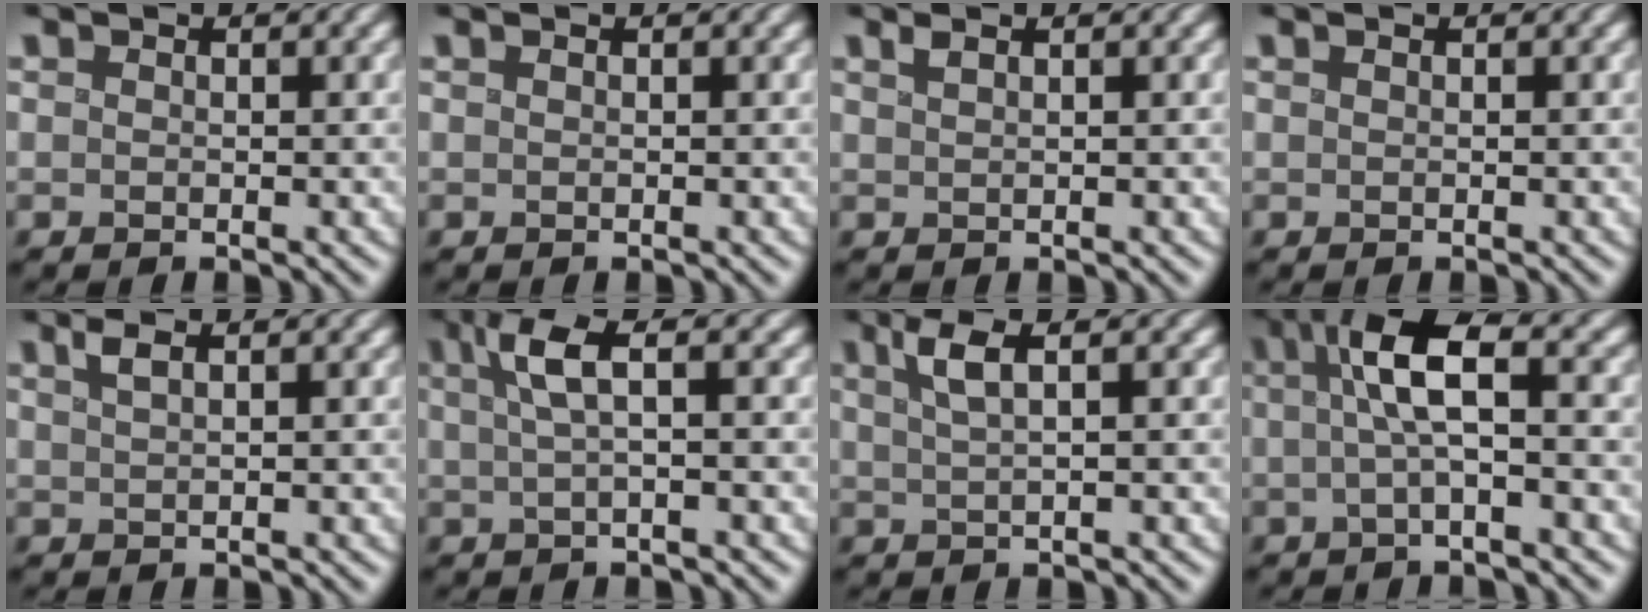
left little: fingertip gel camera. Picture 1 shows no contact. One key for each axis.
{"total": 0.0}
{"total": 0.6, "fx": 0.5, "fy": -0.1, "fz": 0.4, "tx": -0.013, "ty": 0.005, "tz": 0.014}
{"total": 0.0}
{"total": 1.2, "fx": 0.7, "fy": 0.0, "fz": 1.0, "tx": -0.027, "ty": 0.007, "tz": 0.016}
{"total": 3.8, "fx": 1.0, "fy": 0.9, "fz": 3.6, "tx": -0.080, "ty": 0.009, "tz": 0.018}
{"total": 2.8, "fx": 1.2, "fy": 0.4, "fz": 2.5, "tx": -0.061, "ty": 0.008, "tz": 0.025}
{"total": 5.4, "fx": 0.4, "fy": 1.7, "fz": 5.1, "tx": -0.102, "ty": 0.017, "tz": -0.001}